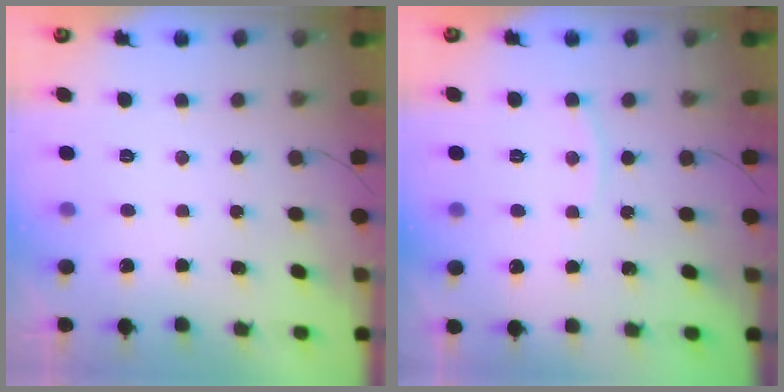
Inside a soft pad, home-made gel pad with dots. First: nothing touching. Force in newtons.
{"total": 2.7, "press": 2.7, "slide": 0.4}